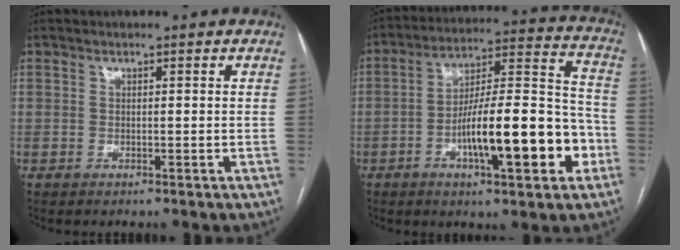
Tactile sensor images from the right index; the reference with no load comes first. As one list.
[{"total": 18.0, "force": [-6.1, 3.6, 16.5], "torque": [-0.265, 0.018, -0.090]}]